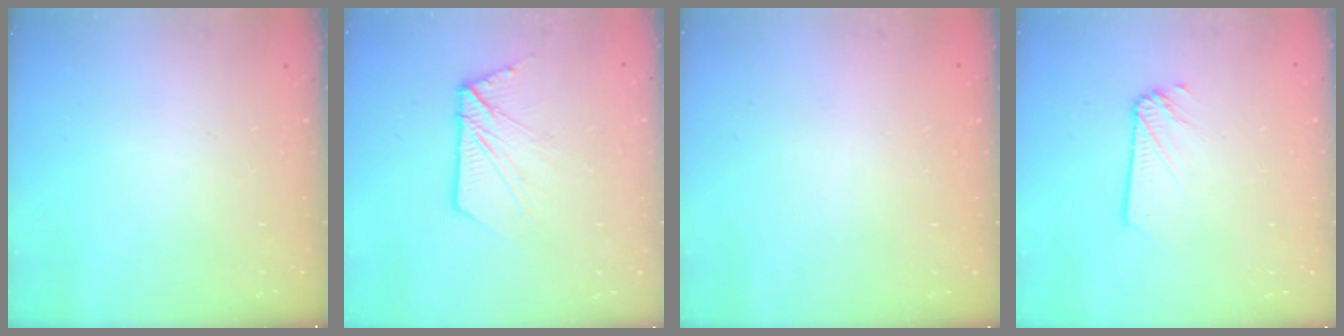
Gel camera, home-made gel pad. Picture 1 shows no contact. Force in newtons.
{"total": 11.5, "press": 11.5, "slide": 1.3}
{"total": 0.0}
{"total": 2.0, "press": 2.0, "slide": 0.2}